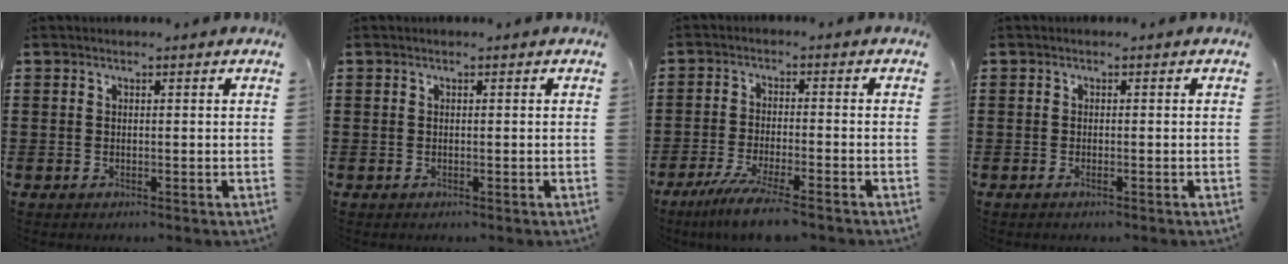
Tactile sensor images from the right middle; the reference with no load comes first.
{"total": 0.0}
{"total": 6.1, "force": [-4.9, 0.1, 3.5], "torque": [-0.077, -0.020, -0.092]}
{"total": 0.5, "force": [-0.2, 0.0, 0.4], "torque": [-0.009, -0.003, -0.004]}